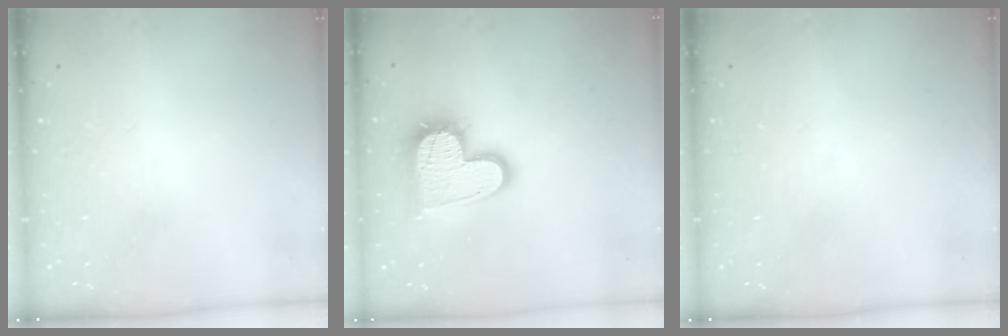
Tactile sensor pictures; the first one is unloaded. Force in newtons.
{"total": 16.1, "press": 16.0, "slide": 1.2}
{"total": 0.0}